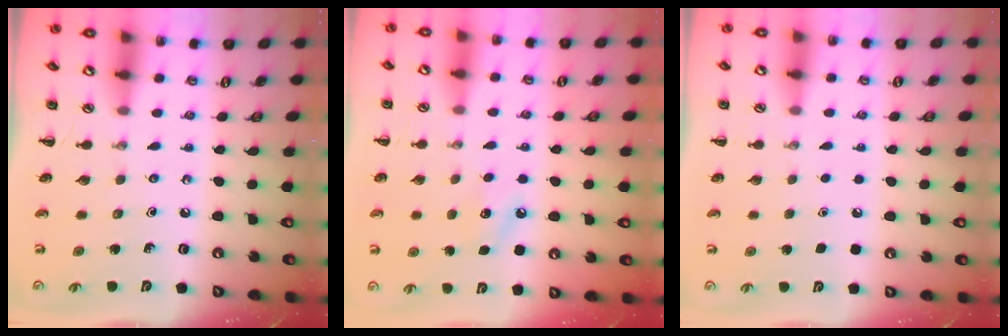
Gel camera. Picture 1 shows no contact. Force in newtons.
{"total": 6.9, "press": 6.7, "slide": 1.6}
{"total": 1.8, "press": 1.7, "slide": 0.1}